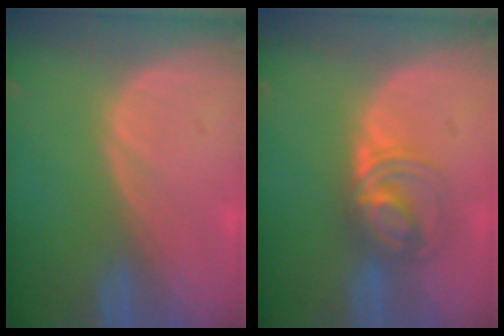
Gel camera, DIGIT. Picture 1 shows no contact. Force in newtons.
{"total": 5.6, "press": 5.5, "slide": 0.6}